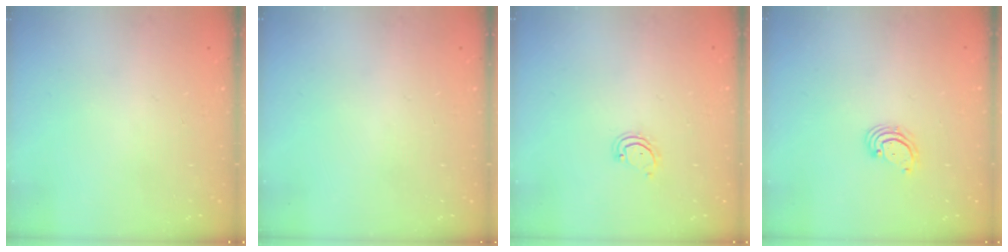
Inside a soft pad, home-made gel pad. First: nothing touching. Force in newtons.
{"total": 0.0}
{"total": 2.9, "press": 2.9, "slide": 0.3}
{"total": 2.7, "press": 2.6, "slide": 0.6}